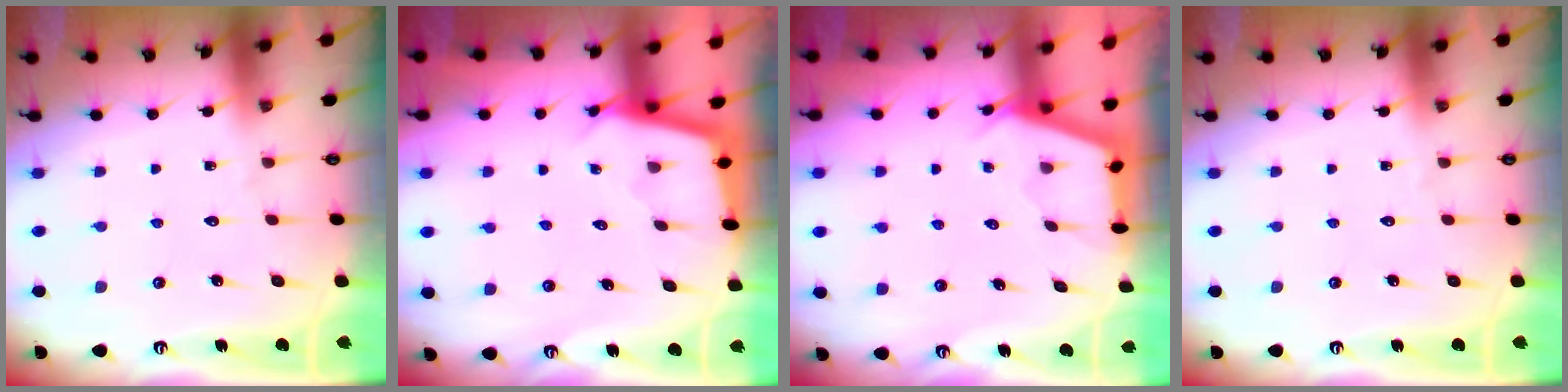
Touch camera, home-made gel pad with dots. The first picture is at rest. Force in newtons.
{"total": 2.4, "press": 2.4, "slide": 0.2}
{"total": 2.9, "press": 2.9, "slide": 0.3}
{"total": 0.0}